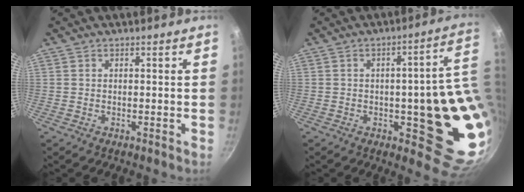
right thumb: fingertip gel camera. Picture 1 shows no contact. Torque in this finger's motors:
{"motor_torque": [2.62, 2.39, 2.22, -0.50, 0.10]}